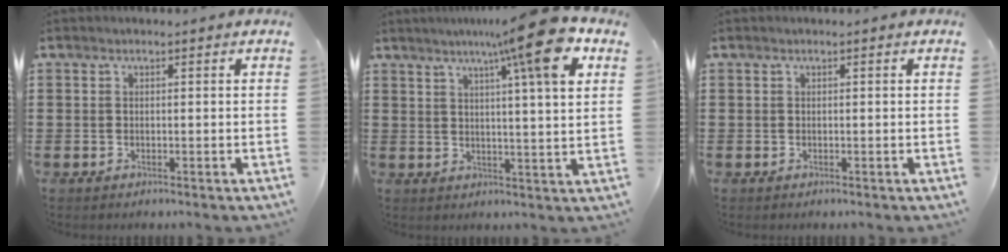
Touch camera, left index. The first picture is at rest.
{"total": 12.1, "force": [7.0, 0.2, 9.8], "torque": [-0.158, -0.021, 0.102]}
{"total": 0.0}